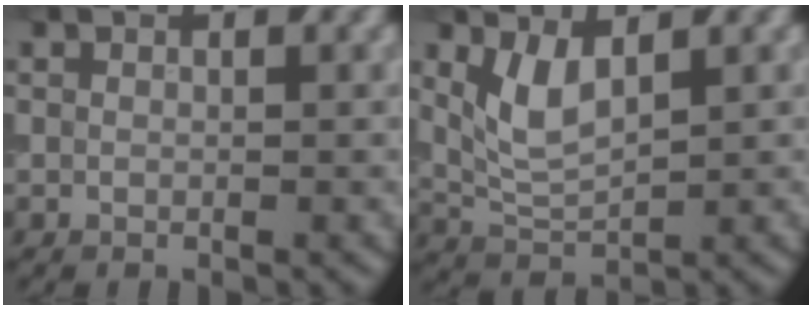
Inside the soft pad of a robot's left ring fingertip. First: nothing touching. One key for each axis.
{"total": 3.5, "fx": 1.3, "fy": 1.5, "fz": 2.8, "tx": -0.064, "ty": 0.002, "tz": 0.037}